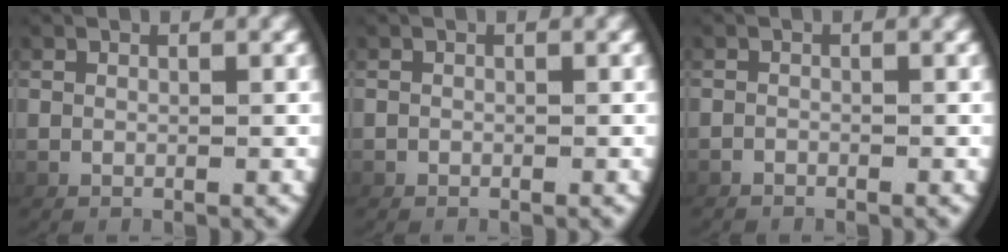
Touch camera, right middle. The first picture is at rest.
{"total": 0.0}
{"total": 0.9, "force": [-0.7, -0.3, -0.3], "torque": [0.000, -0.007, -0.010]}